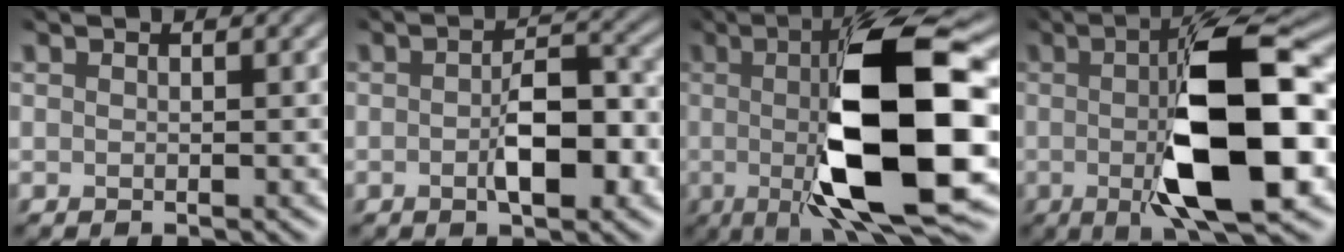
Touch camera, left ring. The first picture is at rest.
{"total": 5.1, "force": [-1.7, 2.4, 4.2], "torque": [-0.073, -0.002, -0.024]}
{"total": 13.0, "force": [-1.3, 3.3, 12.5], "torque": [-0.184, -0.012, -0.024]}
{"total": 11.8, "force": [-1.2, 3.5, 11.2], "torque": [-0.168, -0.001, -0.022]}